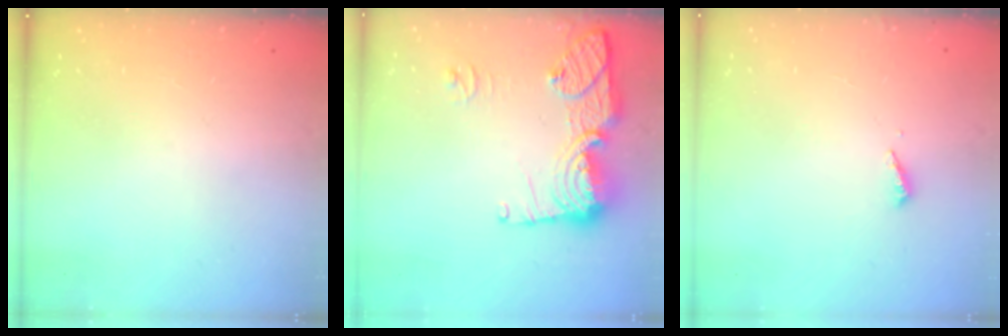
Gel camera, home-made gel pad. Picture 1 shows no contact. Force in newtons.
{"total": 15.6, "press": 15.6, "slide": 1.3}
{"total": 2.0, "press": 2.0, "slide": 0.2}